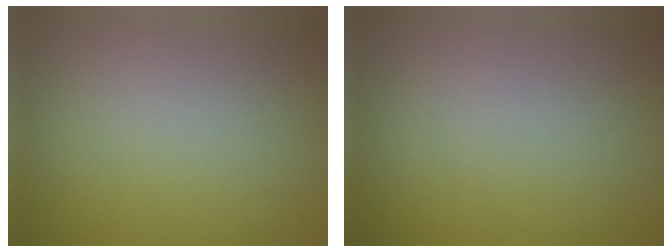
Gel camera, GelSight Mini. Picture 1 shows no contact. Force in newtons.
{"total": 0.0}